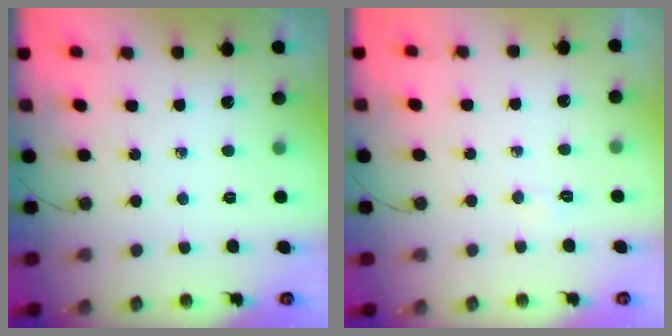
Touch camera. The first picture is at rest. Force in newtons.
{"total": 2.3, "press": 2.3, "slide": 0.3}